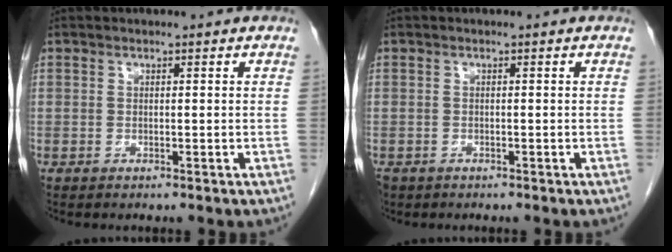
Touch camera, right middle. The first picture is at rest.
{"total": 2.4, "force": [-1.6, 1.6, 0.7], "torque": [-0.018, -0.003, -0.028]}